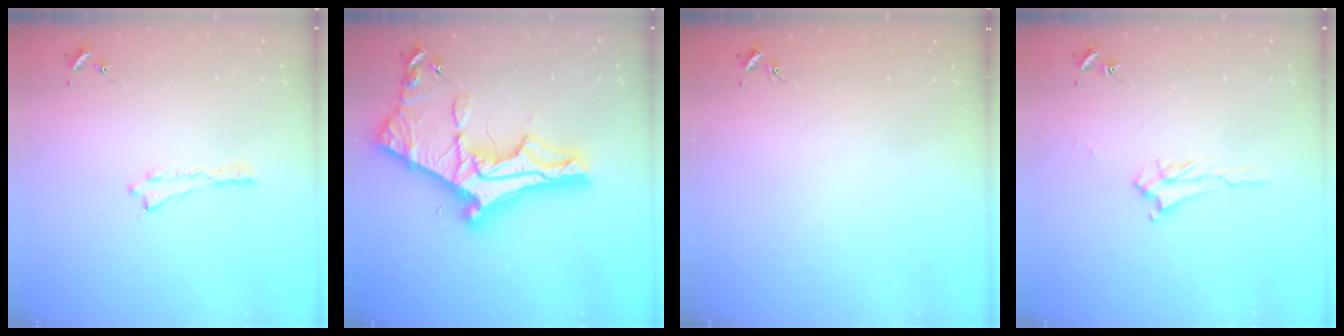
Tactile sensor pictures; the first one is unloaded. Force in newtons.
{"total": 12.4, "press": 12.3, "slide": 1.4}
{"total": 0.0}
{"total": 2.4, "press": 2.4, "slide": 0.4}